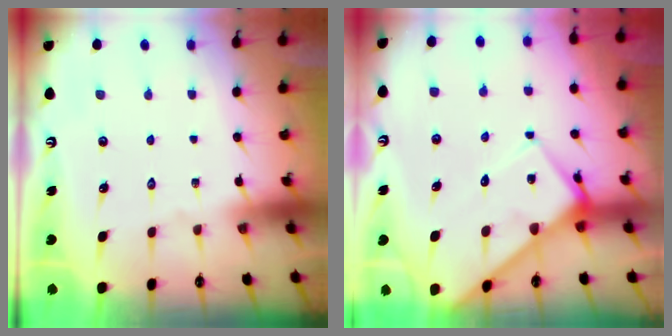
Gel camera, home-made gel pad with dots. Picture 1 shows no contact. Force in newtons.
{"total": 9.6, "press": 9.6, "slide": 0.7}